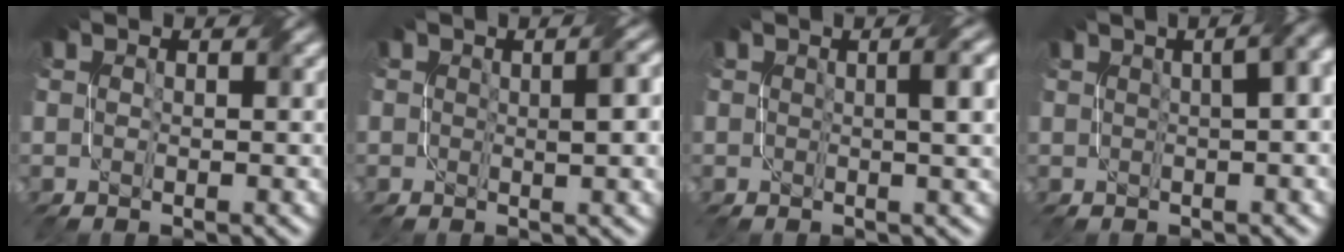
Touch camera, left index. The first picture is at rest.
{"total": 2.2, "force": [0.0, 0.4, 2.1], "torque": [-0.023, 0.007, 0.002]}
{"total": 3.3, "force": [0.4, 0.9, 3.1], "torque": [-0.029, 0.016, 0.005]}
{"total": 12.5, "force": [3.5, 6.6, 10.1], "torque": [-0.020, 0.070, 0.002]}